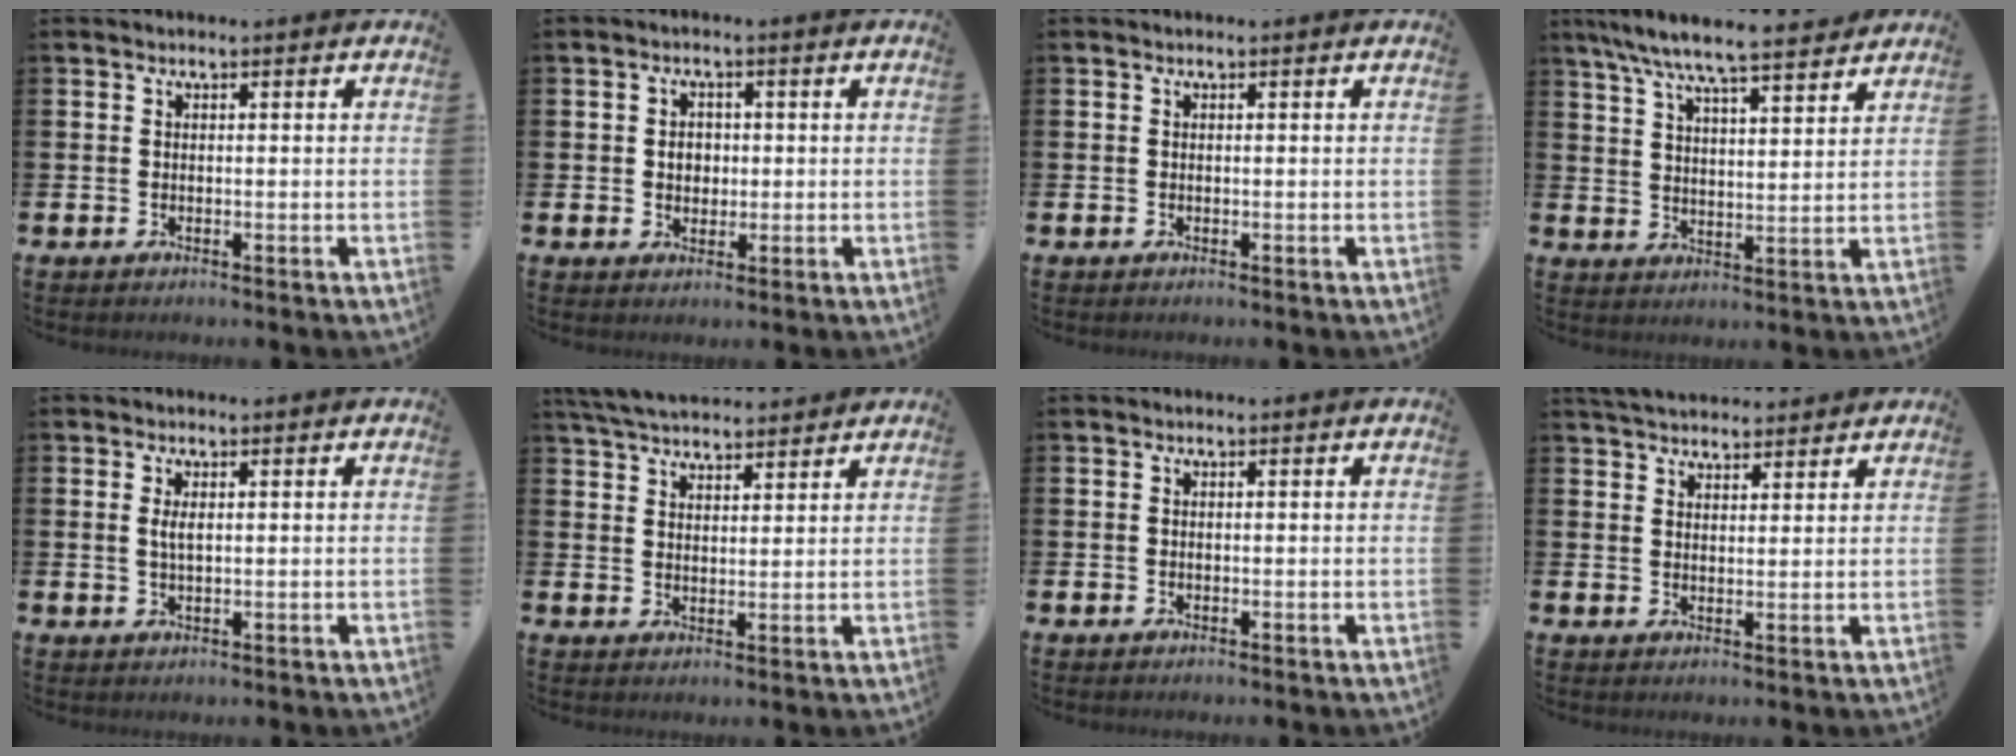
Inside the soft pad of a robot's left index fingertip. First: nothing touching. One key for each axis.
{"total": 2.4, "fx": 0.3, "fy": 2.1, "fz": 1.2, "tx": -0.008, "ty": 0.002, "tz": -0.002}
{"total": 0.0}
{"total": 7.7, "fx": 7.2, "fy": 0.6, "fz": 2.6, "tx": -0.079, "ty": -0.037, "tz": 0.128}
{"total": 1.8, "fx": 0.5, "fy": 0.6, "fz": 1.7, "tx": -0.028, "ty": 0.001, "tz": 0.006}
{"total": 5.1, "fx": 4.9, "fy": 0.9, "fz": 0.9, "tx": -0.035, "ty": -0.020, "tz": 0.090}
{"total": 0.0}
{"total": 4.2, "fx": 4.1, "fy": 0.9, "fz": 0.4, "tx": -0.013, "ty": -0.017, "tz": 0.075}